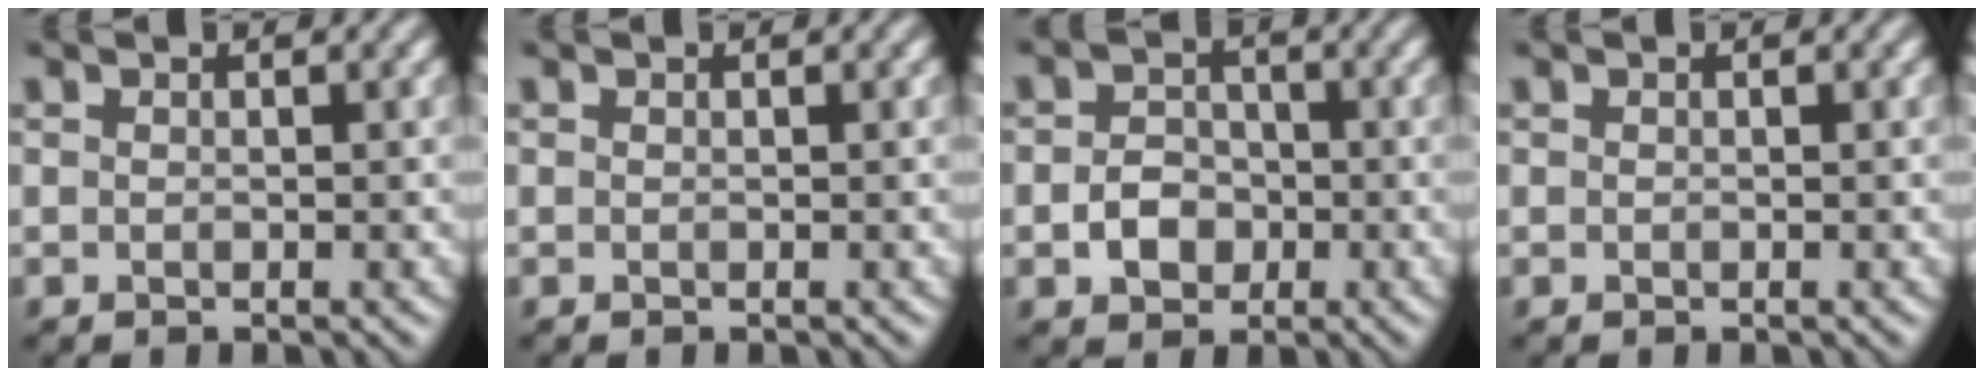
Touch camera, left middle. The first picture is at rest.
{"total": 0.0}
{"total": 3.1, "force": [-0.8, 2.5, 1.5], "torque": [-0.025, 0.000, -0.018]}
{"total": 0.0}